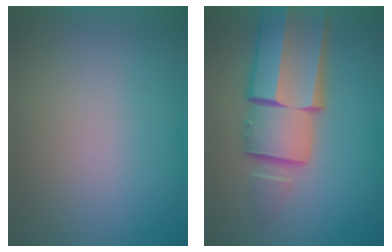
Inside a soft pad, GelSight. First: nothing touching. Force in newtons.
{"total": 8.8}